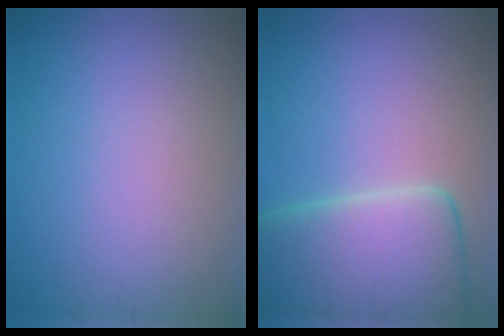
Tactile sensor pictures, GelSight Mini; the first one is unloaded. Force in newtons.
{"total": 9.2, "press": 9.2, "slide": 0.8}